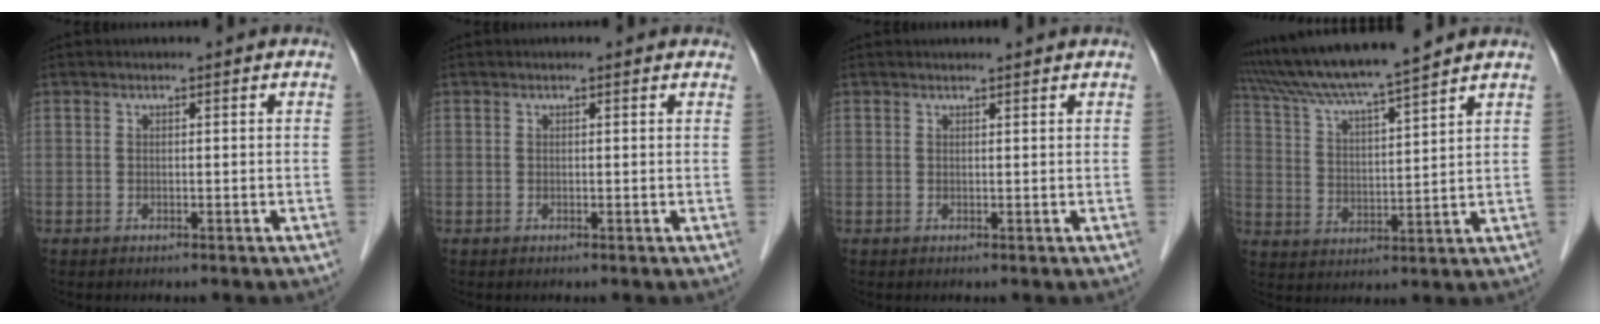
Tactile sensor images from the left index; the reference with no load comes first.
{"total": 2.4, "force": [2.2, 0.6, 0.8], "torque": [-0.014, 0.012, 0.016]}
{"total": 2.6, "force": [2.5, -0.1, 0.5], "torque": [-0.009, 0.009, 0.030]}
{"total": 13.4, "force": [11.9, -1.1, 5.9], "torque": [-0.116, 0.017, 0.207]}